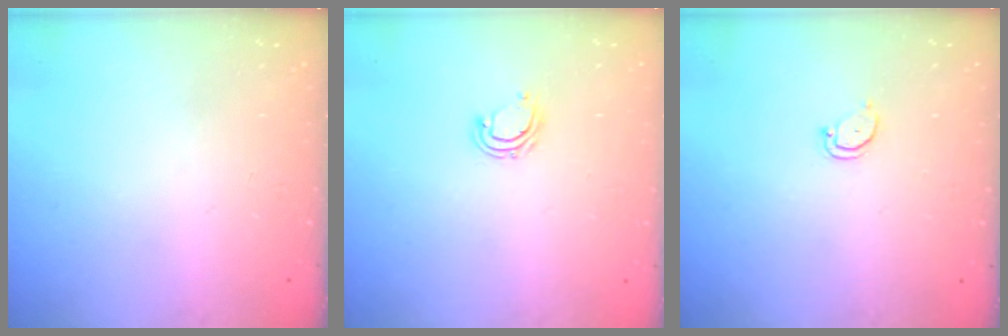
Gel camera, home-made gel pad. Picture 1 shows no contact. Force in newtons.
{"total": 4.7, "press": 4.6, "slide": 0.3}
{"total": 2.5, "press": 2.5, "slide": 0.3}